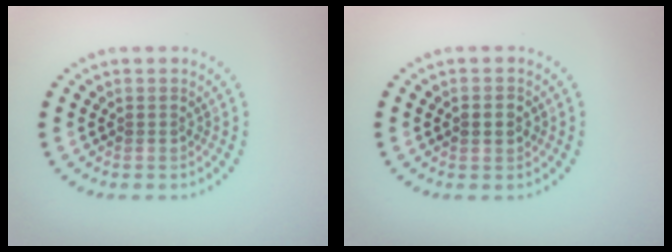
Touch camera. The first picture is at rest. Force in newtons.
{"total": 2.1, "press": 2.1, "slide": 0.1}